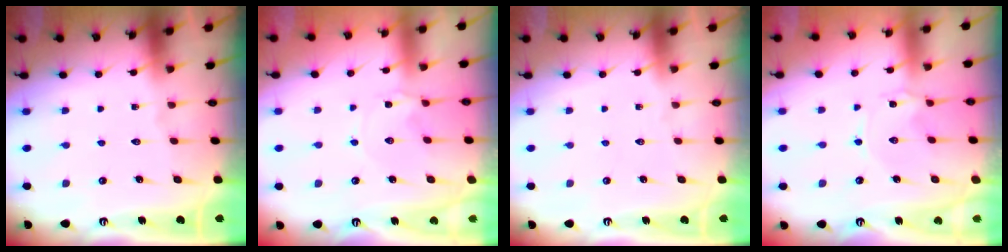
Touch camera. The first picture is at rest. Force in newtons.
{"total": 2.1, "press": 2.1, "slide": 0.1}
{"total": 0.0}
{"total": 0.9, "press": 0.9, "slide": 0.2}